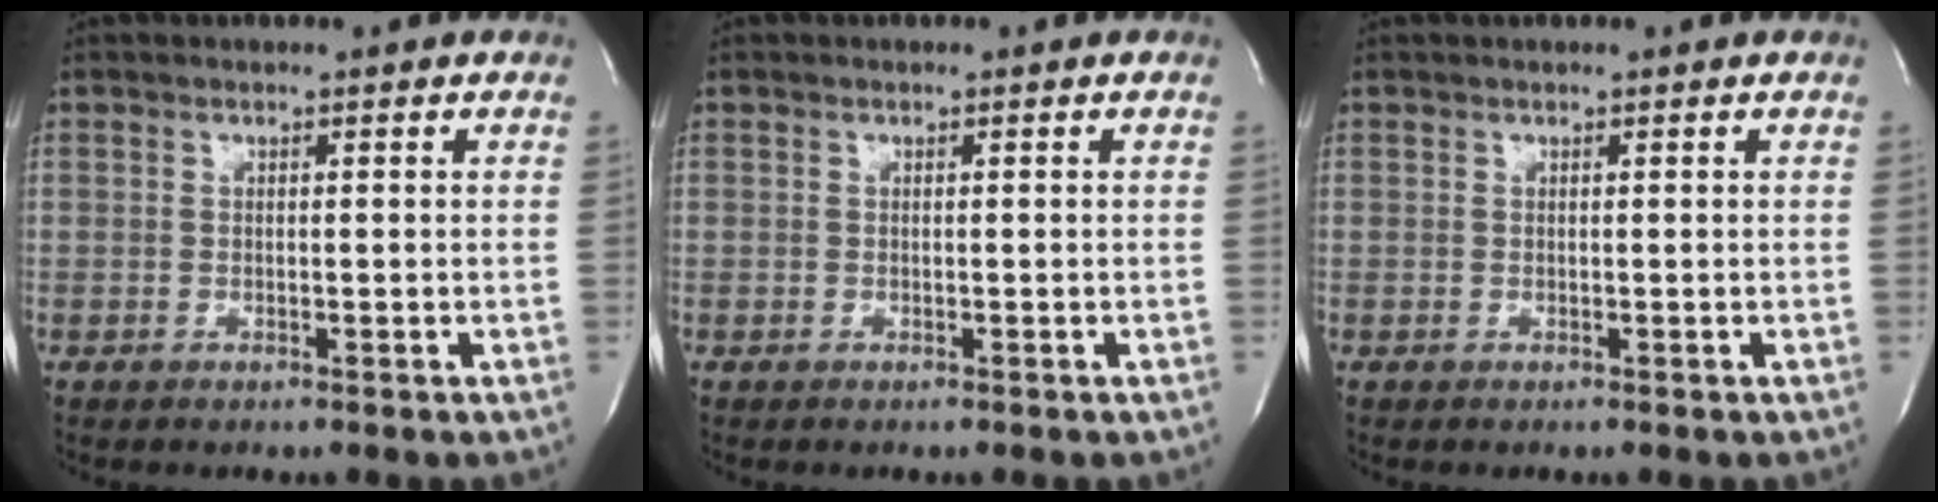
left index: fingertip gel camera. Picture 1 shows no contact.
{"total": 0.0}
{"total": 1.1, "force": [1.0, -0.1, 0.4], "torque": [-0.007, 0.011, 0.014]}